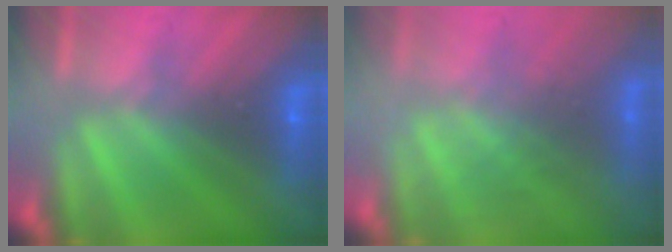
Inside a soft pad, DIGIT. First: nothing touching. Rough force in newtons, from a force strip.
{"total": 3.0}